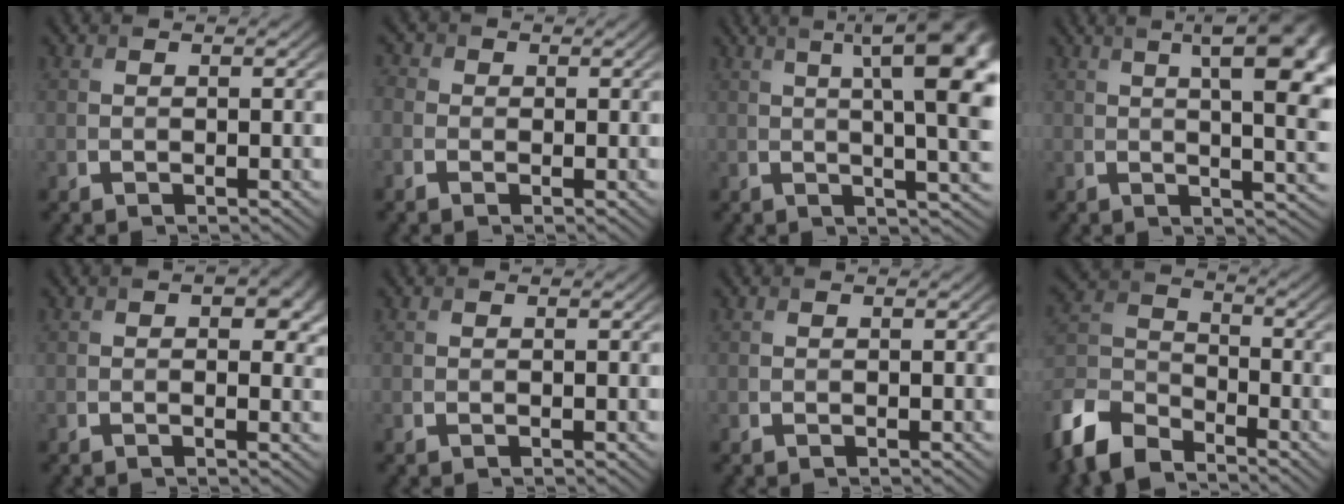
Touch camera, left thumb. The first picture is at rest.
{"total": 2.4, "force": [-0.6, 2.1, 0.9], "torque": [-0.023, 0.002, -0.019]}
{"total": 15.0, "force": [3.6, 4.5, 13.9], "torque": [-0.145, 0.051, 0.044]}
{"total": 14.3, "force": [4.1, 5.2, 12.7], "torque": [-0.139, 0.051, 0.048]}
{"total": 3.4, "force": [0.9, 1.8, 2.8], "torque": [-0.033, -0.002, 0.009]}
{"total": 0.0}
{"total": 0.0}
{"total": 10.8, "force": [-8.2, 4.9, 4.9], "torque": [-0.122, -0.016, -0.186]}